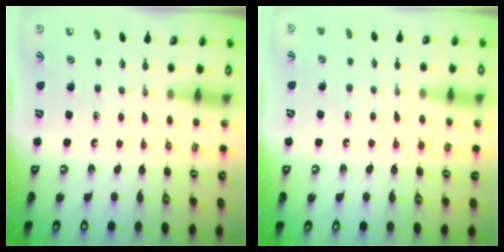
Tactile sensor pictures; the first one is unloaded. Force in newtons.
{"total": 8.2, "press": 8.1, "slide": 0.9}